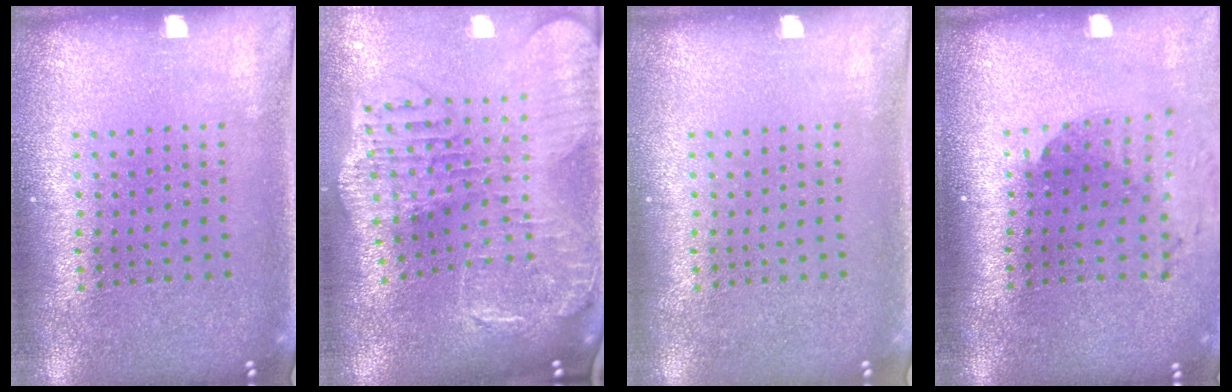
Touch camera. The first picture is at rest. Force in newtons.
{"total": 2.7, "press": 2.3, "slide": 1.4}
{"total": 0.0}
{"total": 1.9, "press": 1.4, "slide": 1.3}